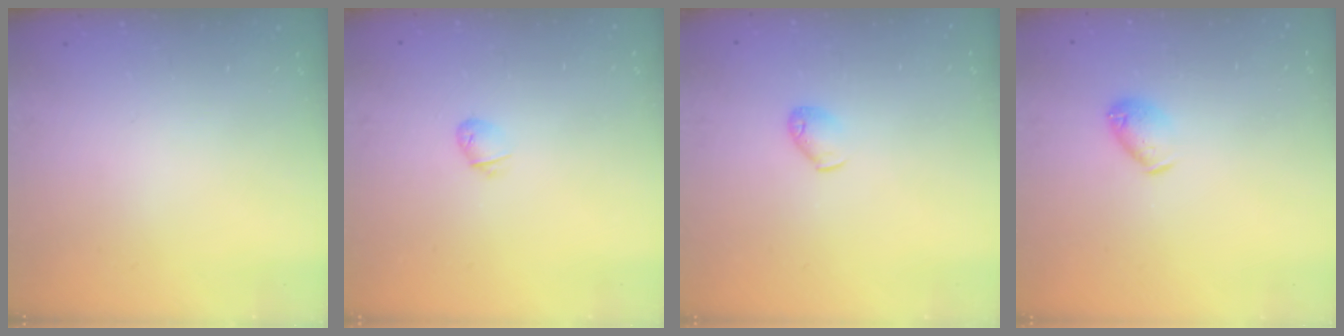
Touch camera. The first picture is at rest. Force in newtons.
{"total": 4.3, "press": 4.2, "slide": 1.0}
{"total": 6.2, "press": 6.0, "slide": 1.3}
{"total": 7.3, "press": 7.2, "slide": 1.0}